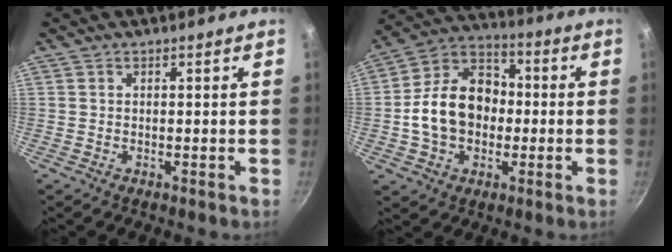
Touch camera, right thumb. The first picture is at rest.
{"total": 15.6, "force": [-1.3, 11.8, 10.1], "torque": [-0.141, 0.039, -0.035]}